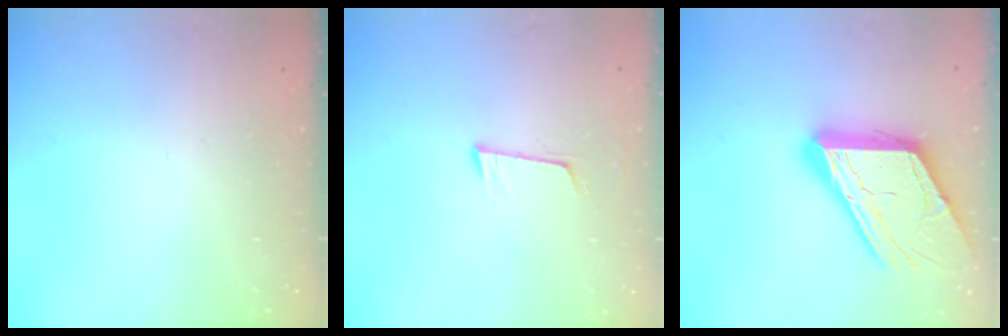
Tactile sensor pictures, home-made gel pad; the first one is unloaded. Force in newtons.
{"total": 5.8, "press": 5.5, "slide": 1.9}
{"total": 18.5, "press": 18.4, "slide": 1.9}